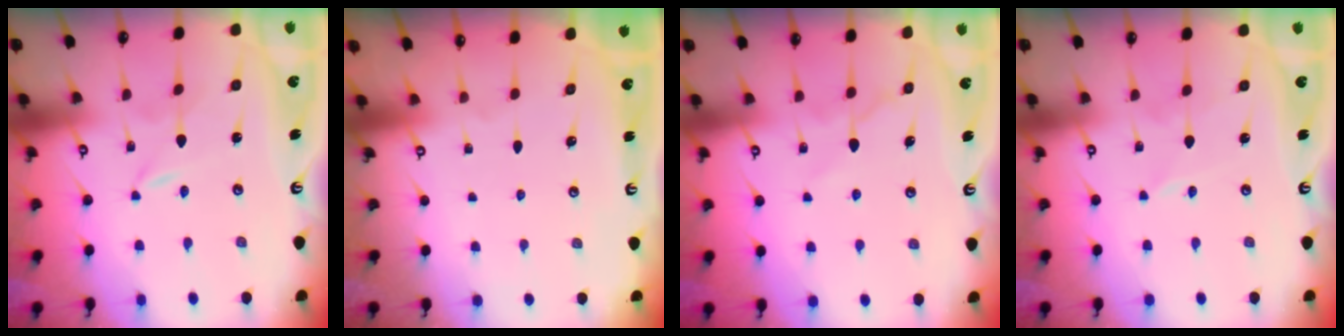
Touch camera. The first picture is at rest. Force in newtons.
{"total": 0.0}
{"total": 5.9, "press": 5.8, "slide": 0.8}
{"total": 2.6, "press": 2.6, "slide": 0.2}